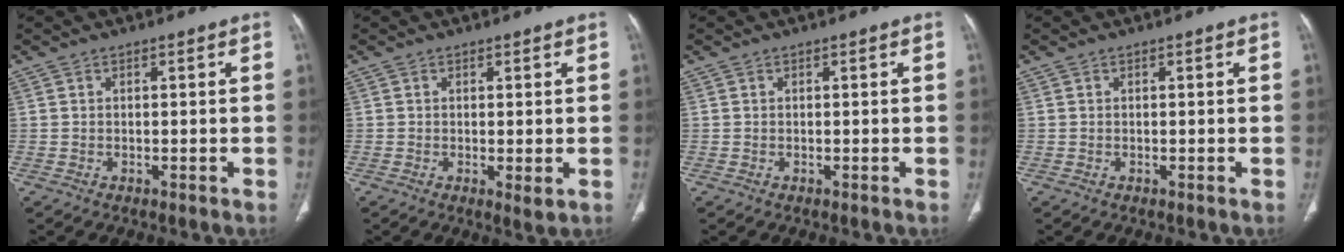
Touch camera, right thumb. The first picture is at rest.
{"total": 2.1, "force": [-0.3, 0.5, 2.0], "torque": [-0.038, -0.011, -0.006]}
{"total": 0.0}
{"total": 0.0}